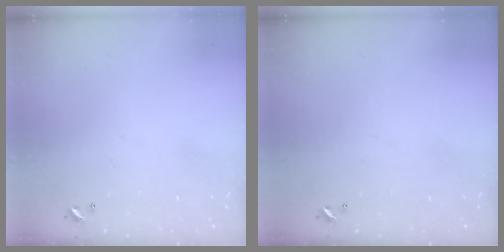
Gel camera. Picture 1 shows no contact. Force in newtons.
{"total": 0.0}